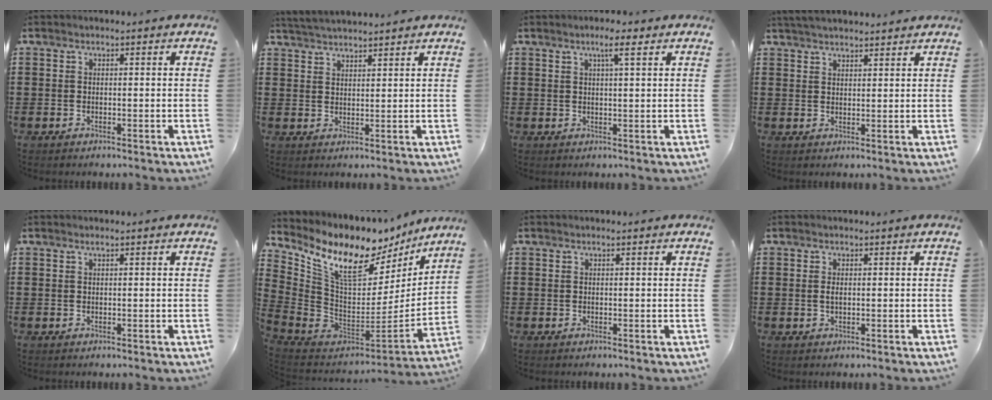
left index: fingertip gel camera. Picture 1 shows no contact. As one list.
[{"total": 2.9, "force": [2.9, -0.2, 0.3], "torque": [-0.015, -0.007, 0.055]}, {"total": 3.4, "force": [2.0, 0.3, 2.8], "torque": [-0.052, 0.001, 0.031]}, {"total": 2.9, "force": [2.9, 0.0, 0.6], "torque": [-0.019, -0.002, 0.056]}, {"total": 0.5, "force": [0.3, 0.0, 0.4], "torque": [-0.007, -0.001, 0.006]}, {"total": 13.5, "force": [8.8, 5.9, 8.4], "torque": [-0.170, -0.062, 0.151]}, {"total": 0.0}, {"total": 1.1, "force": [0.1, 0.4, 1.0], "torque": [-0.022, 0.002, 0.002]}]